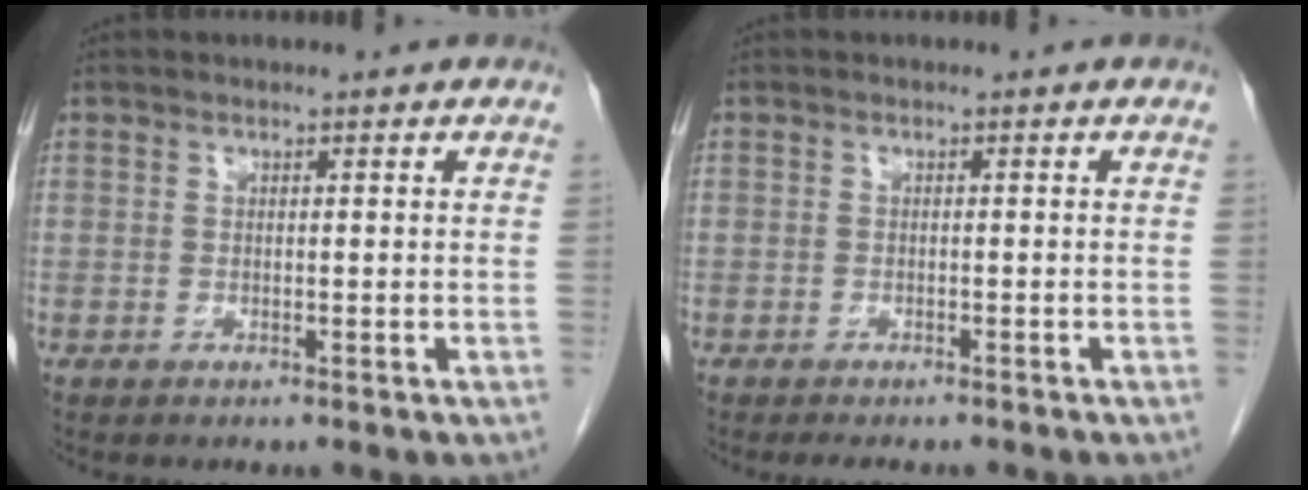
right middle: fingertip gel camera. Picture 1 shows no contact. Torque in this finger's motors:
{"motor_torque": [0.46, -0.43, -0.01, 0.00]}